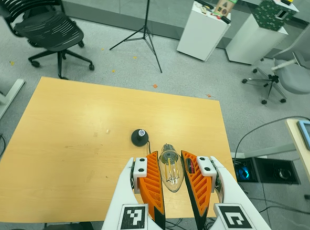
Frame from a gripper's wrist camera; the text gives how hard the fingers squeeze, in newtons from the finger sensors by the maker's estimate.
{"total": 9.8, "left": 9.2, "right": 10.4}